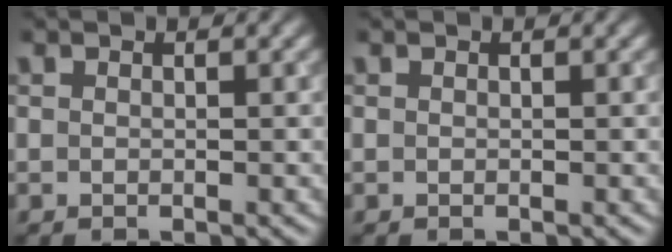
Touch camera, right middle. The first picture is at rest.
{"total": 0.0}